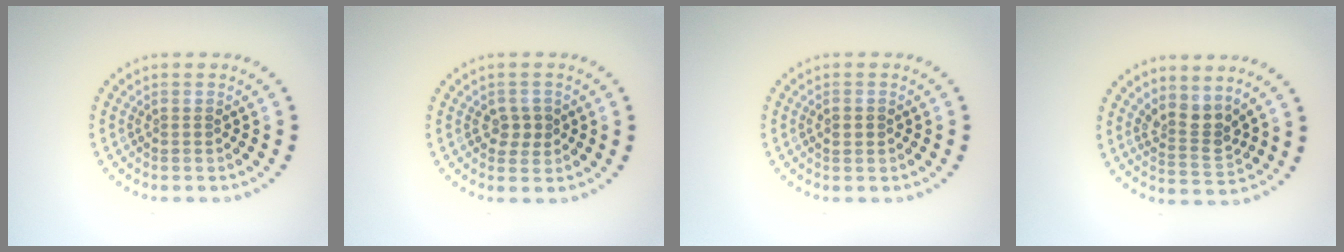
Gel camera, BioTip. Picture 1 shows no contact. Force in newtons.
{"total": 1.9, "press": 1.8, "slide": 0.4}
{"total": 1.4, "press": 1.4, "slide": 0.1}
{"total": 2.8, "press": 2.1, "slide": 1.9}